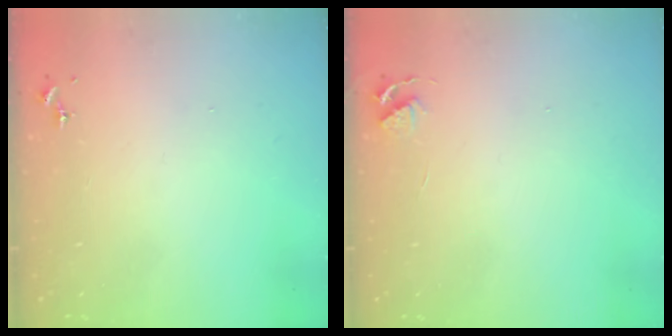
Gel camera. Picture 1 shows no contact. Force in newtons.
{"total": 3.5, "press": 3.4, "slide": 0.5}